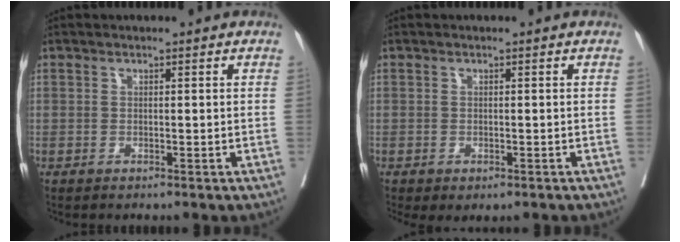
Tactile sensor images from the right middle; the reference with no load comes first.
{"total": 2.9, "force": [-1.9, 1.6, 1.5], "torque": [-0.015, -0.006, -0.025]}